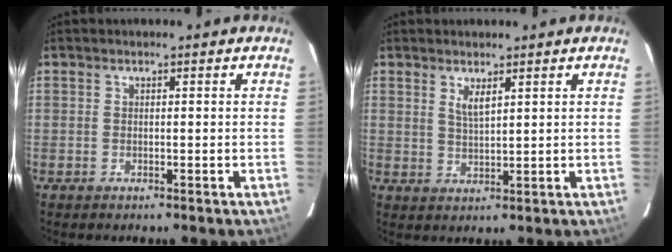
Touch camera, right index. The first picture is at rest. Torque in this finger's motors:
{"motor_torque": [0.11, 0.21, 0.03, 0.06]}